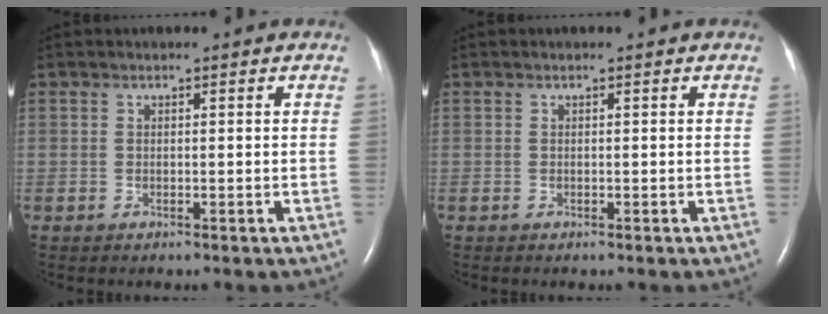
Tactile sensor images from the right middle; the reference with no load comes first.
{"total": 0.0}